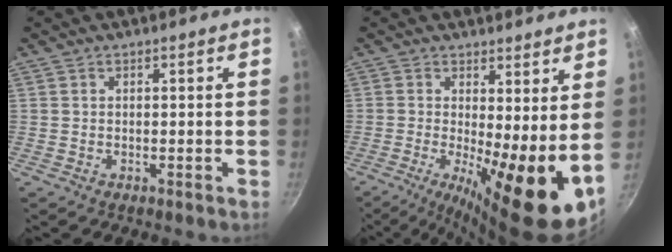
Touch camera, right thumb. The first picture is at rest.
{"total": 12.8, "force": [-0.5, 3.4, 12.3], "torque": [-0.178, -0.014, -0.008]}